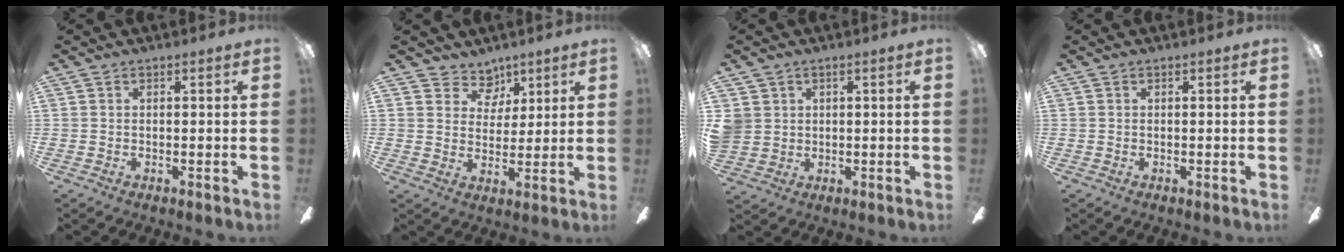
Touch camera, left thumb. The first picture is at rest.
{"total": 6.6, "force": [4.7, 4.5, 0.9], "torque": [-0.011, -0.029, 0.086]}
{"total": 4.3, "force": [1.2, 4.1, 0.7], "torque": [-0.023, 0.005, 0.022]}
{"total": 0.0}